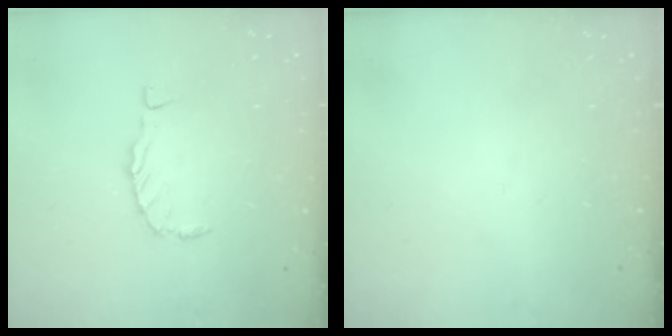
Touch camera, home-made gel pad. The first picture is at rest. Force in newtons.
{"total": 0.0}